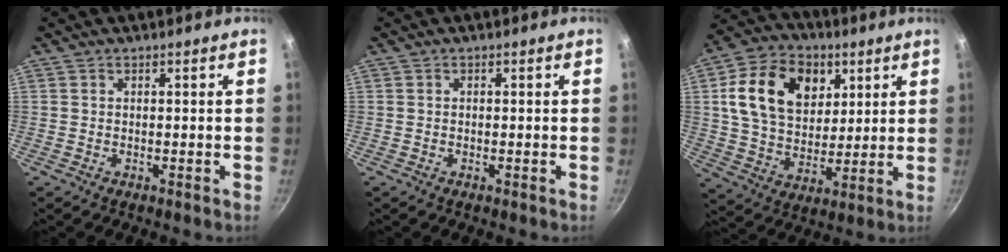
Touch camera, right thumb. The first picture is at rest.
{"total": 0.0}
{"total": 18.5, "force": [6.0, 13.3, 11.3], "torque": [-0.174, -0.011, 0.100]}